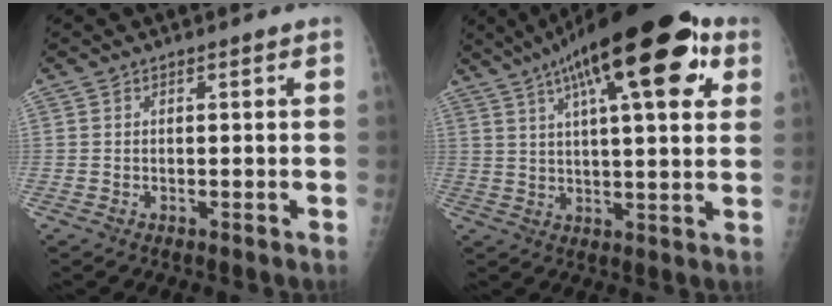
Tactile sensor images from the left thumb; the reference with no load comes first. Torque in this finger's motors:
{"motor_torque": [0.88, 0.47, 1.78, -0.98, 0.38]}